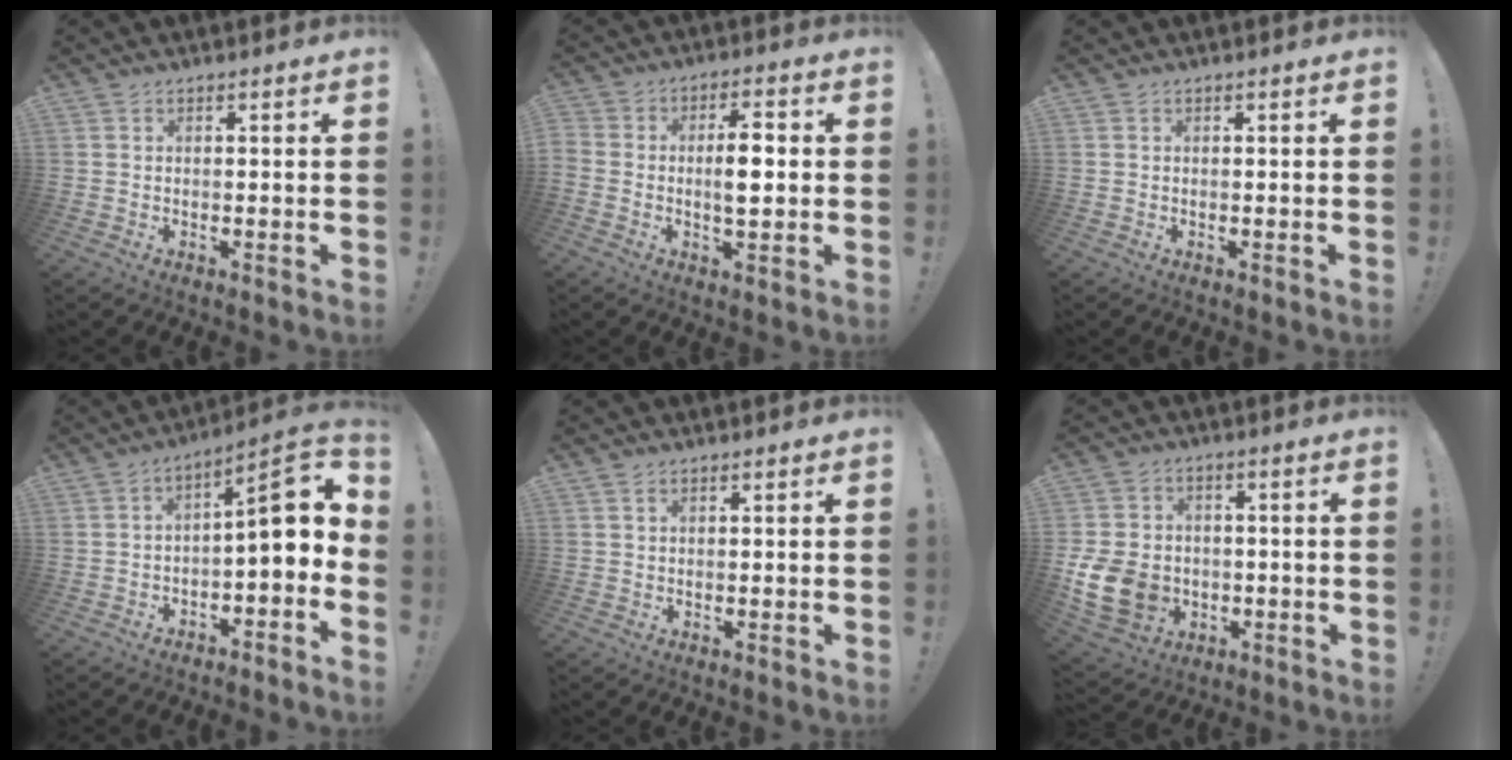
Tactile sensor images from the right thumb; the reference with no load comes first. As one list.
[{"total": 7.1, "force": [-1.0, 3.2, 6.2], "torque": [-0.109, 0.009, -0.022]}, {"total": 0.0}, {"total": 10.3, "force": [1.0, 3.4, 9.7], "torque": [-0.126, -0.007, 0.007]}, {"total": 1.0, "force": [0.7, 0.4, 0.6], "torque": [-0.012, 0.001, 0.013]}, {"total": 13.3, "force": [-2.6, 11.0, 7.0], "torque": [-0.142, 0.019, -0.041]}]